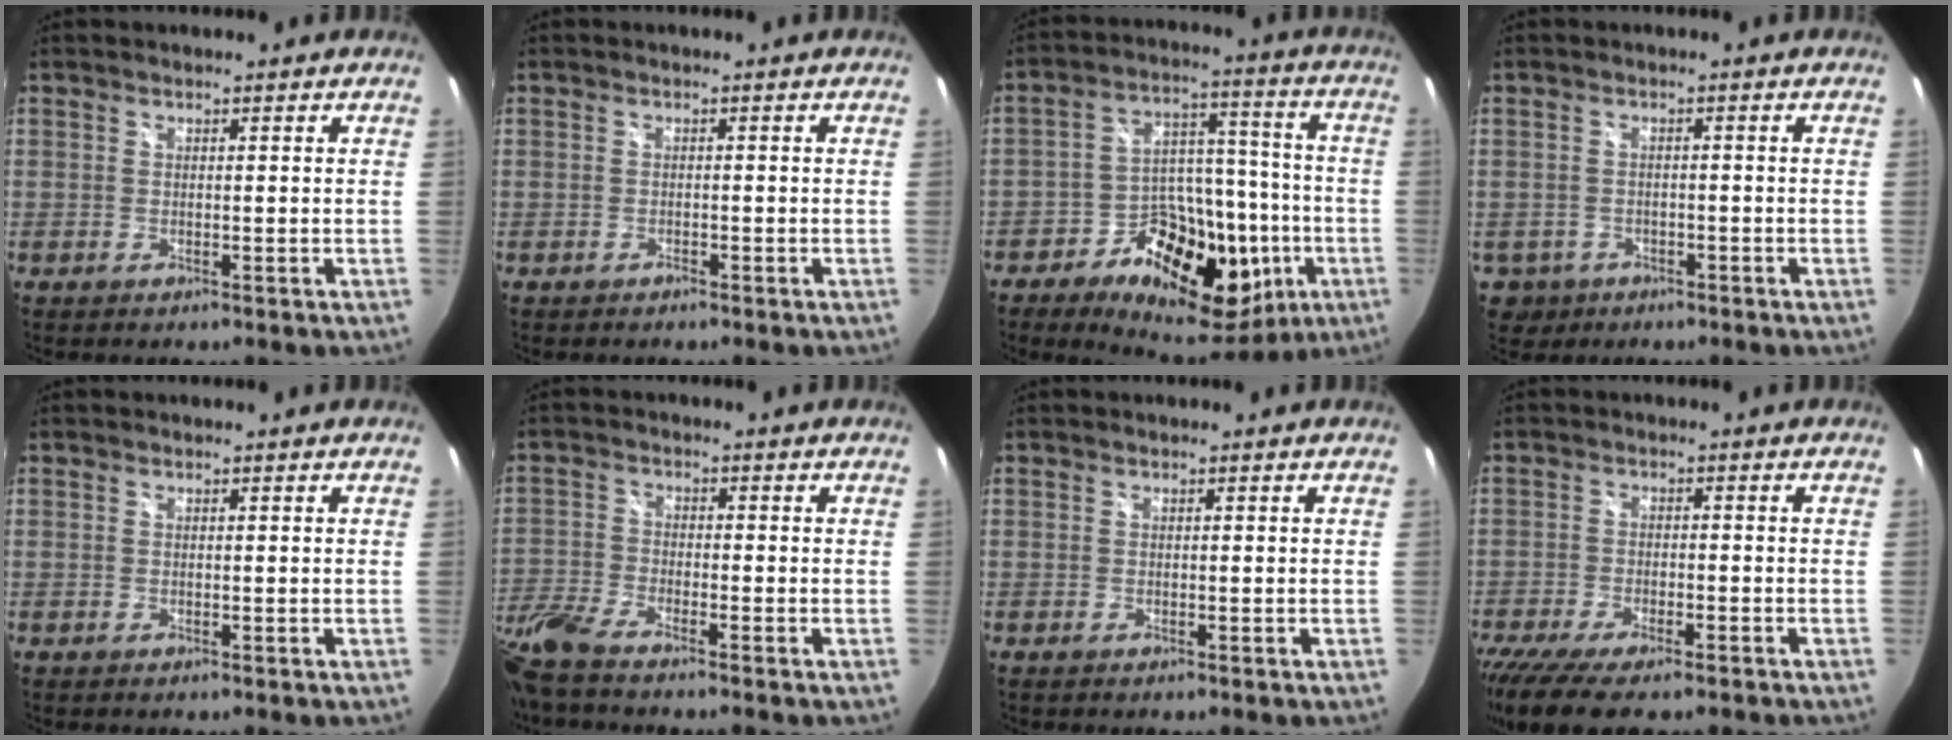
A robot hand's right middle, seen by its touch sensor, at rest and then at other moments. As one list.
[{"total": 0.5, "force": [-0.5, 0.2, -0.1], "torque": [0.001, -0.001, -0.011]}, {"total": 20.6, "force": [-8.9, 12.9, 13.5], "torque": [-0.242, 0.015, -0.128]}, {"total": 5.4, "force": [-2.2, 4.7, 1.5], "torque": [-0.049, -0.005, -0.023]}, {"total": 0.0}, {"total": 9.7, "force": [-8.0, 1.6, 5.2], "torque": [-0.137, -0.024, -0.167]}, {"total": 0.0}, {"total": 12.8, "force": [-10.1, 3.2, 7.2], "torque": [-0.164, -0.051, -0.169]}]